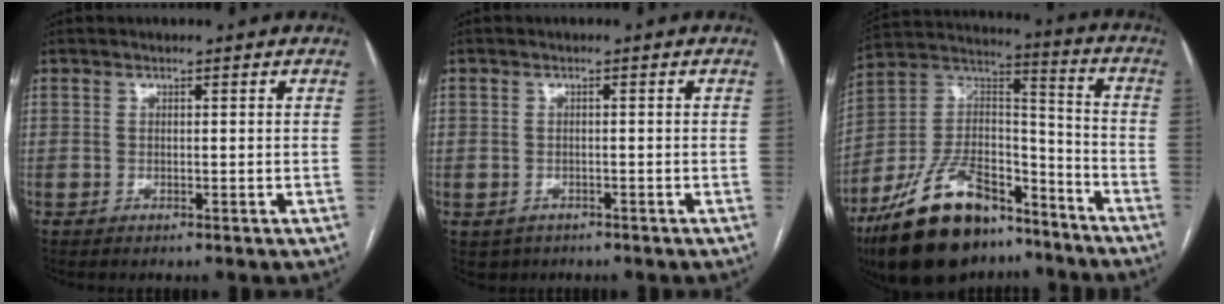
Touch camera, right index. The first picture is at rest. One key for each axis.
{"total": 3.1, "fx": -1.6, "fy": 2.6, "fz": 0.3, "tx": -0.002, "ty": 0.005, "tz": -0.021}
{"total": 22.9, "fx": -16.2, "fy": 9.6, "fz": 13.0, "tx": -0.263, "ty": 0.024, "tz": -0.283}